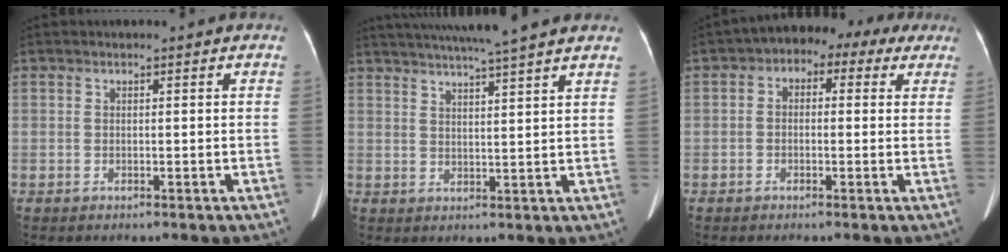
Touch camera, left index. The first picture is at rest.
{"total": 13.6, "force": [11.7, -0.9, 6.8], "torque": [-0.115, 0.018, 0.159]}
{"total": 7.7, "force": [3.4, 4.8, 5.0], "torque": [-0.063, 0.051, 0.040]}